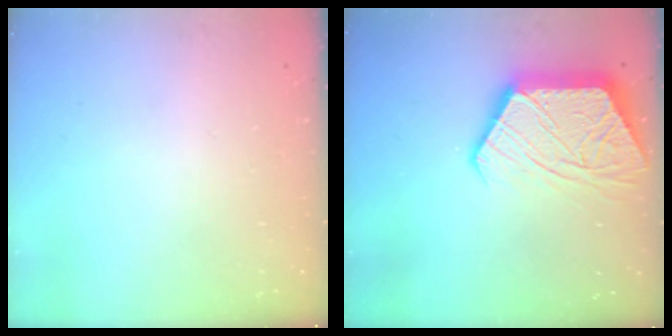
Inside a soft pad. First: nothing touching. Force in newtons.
{"total": 14.6, "press": 14.5, "slide": 1.2}